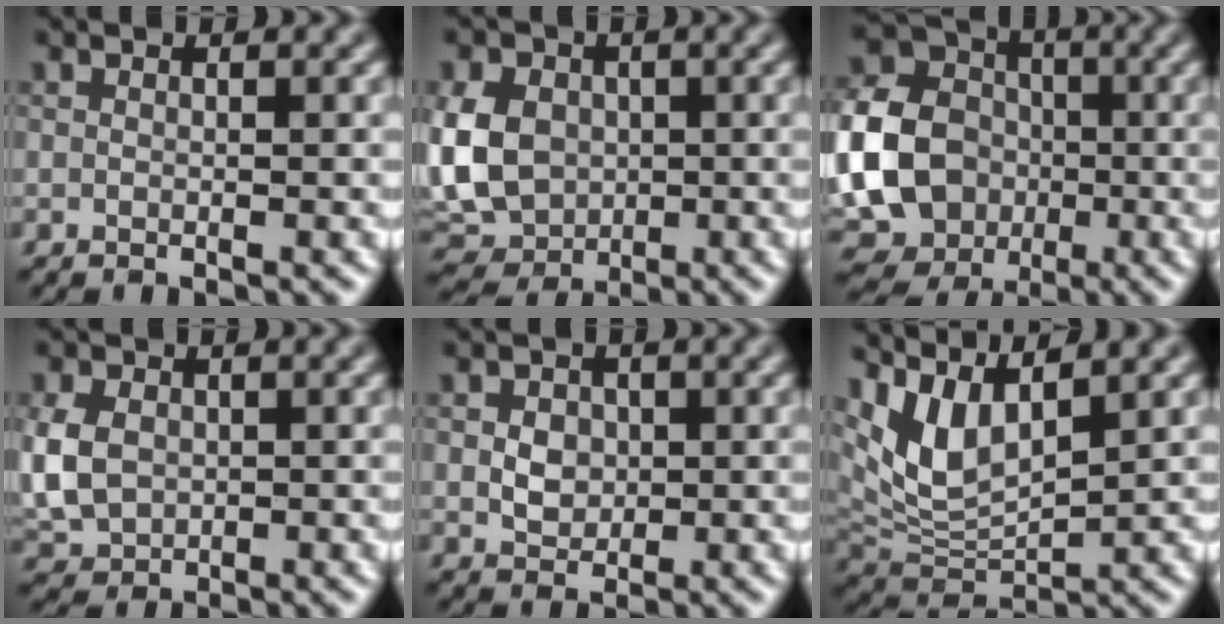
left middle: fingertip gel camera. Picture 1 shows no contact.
{"total": 9.2, "force": [0.2, 7.4, 5.6], "torque": [-0.121, 0.007, -0.014]}
{"total": 12.7, "force": [-1.9, 10.6, 6.7], "torque": [-0.156, -0.025, -0.040]}
{"total": 5.7, "force": [-0.1, 4.5, 3.5], "torque": [-0.092, -0.001, 0.003]}
{"total": 2.3, "force": [0.1, 1.9, 1.3], "torque": [-0.024, -0.001, -0.001]}
{"total": 5.6, "force": [3.0, 2.5, 4.1], "torque": [-0.096, -0.006, 0.065]}